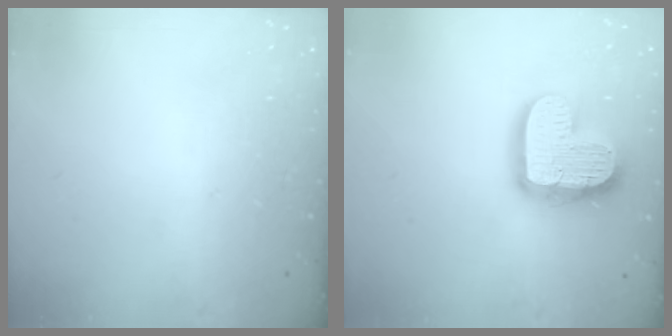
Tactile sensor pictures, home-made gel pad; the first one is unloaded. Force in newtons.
{"total": 17.1, "press": 17.0, "slide": 1.5}